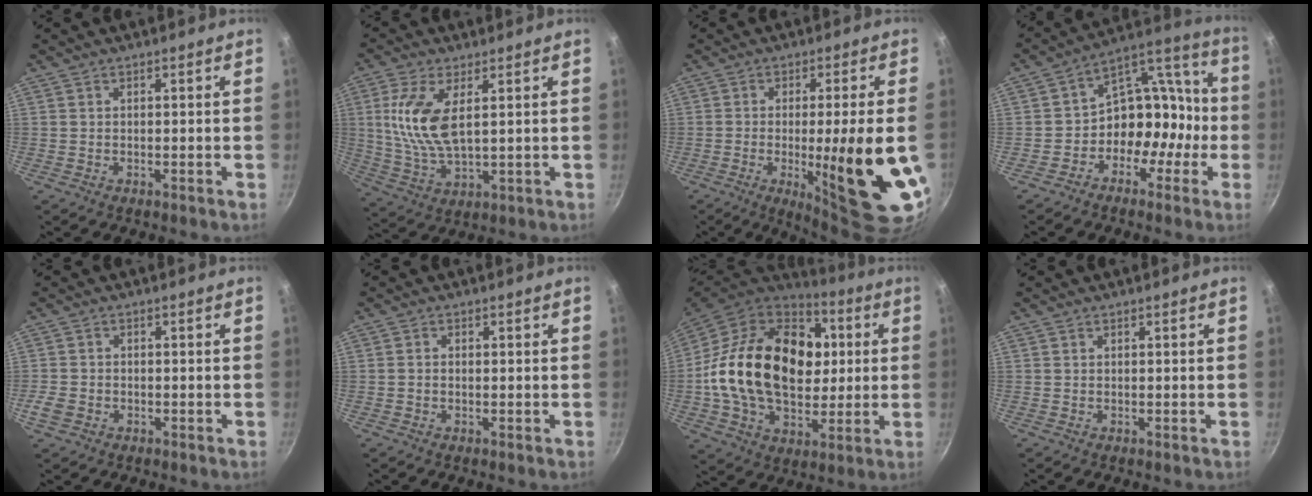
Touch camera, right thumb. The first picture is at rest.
{"total": 11.3, "force": [2.7, 5.1, 9.7], "torque": [-0.198, -0.012, 0.061]}
{"total": 18.0, "force": [-3.5, 2.7, 17.5], "torque": [-0.238, -0.006, -0.038]}
{"total": 13.3, "force": [-4.0, 10.3, 7.5], "torque": [-0.042, 0.088, -0.071]}
{"total": 3.4, "force": [-1.5, 2.6, 1.6], "torque": [-0.034, 0.010, -0.027]}
{"total": 0.9, "force": [-0.2, 0.7, 0.5], "torque": [-0.011, 0.005, -0.004]}
{"total": 29.1, "force": [3.0, 20.0, 20.9], "torque": [-0.336, 0.022, 0.050]}
{"total": 0.0}